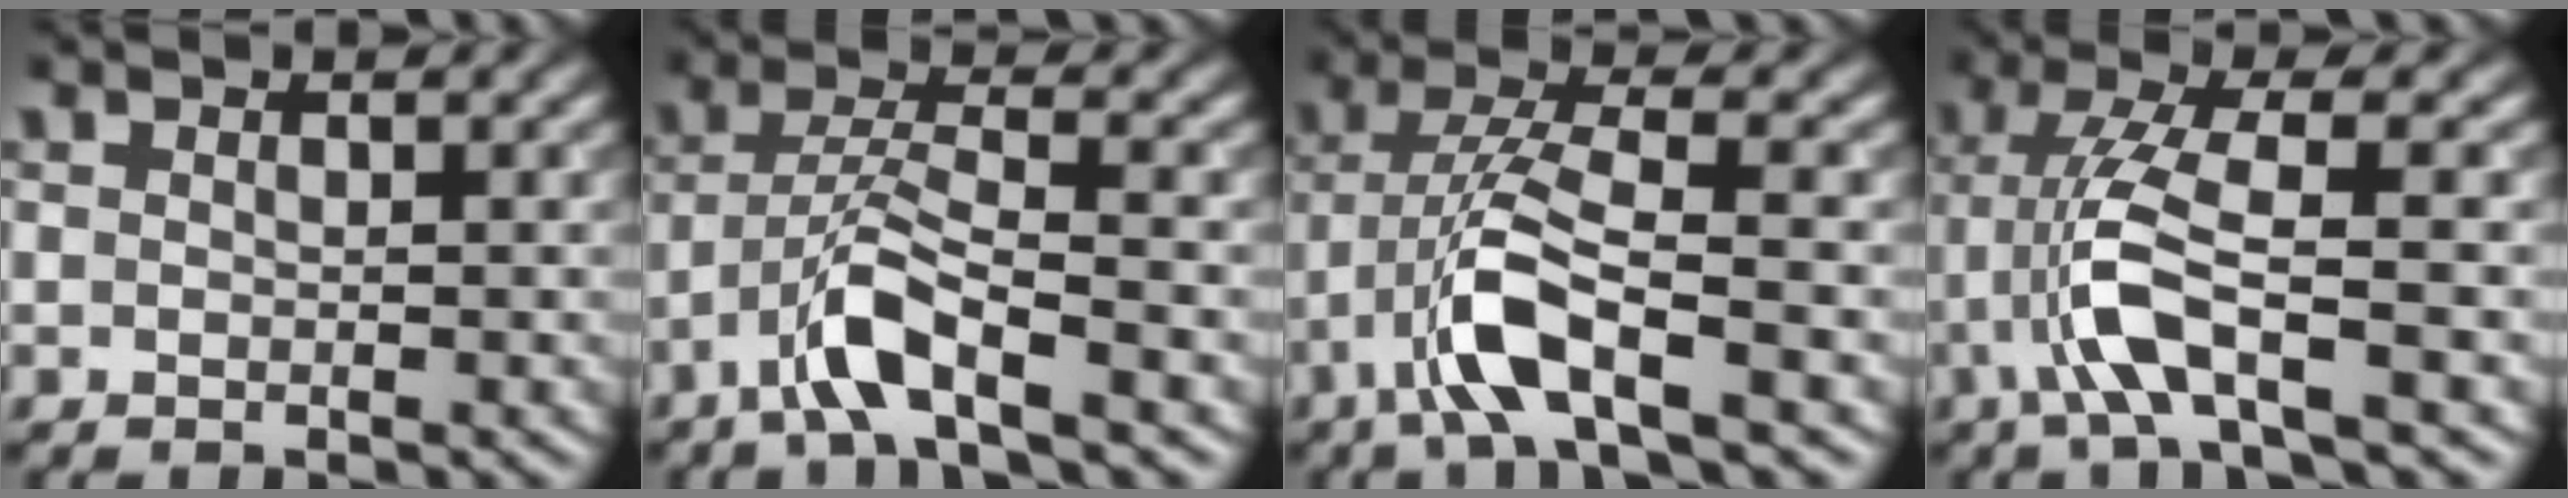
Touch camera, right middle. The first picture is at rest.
{"total": 5.0, "force": [-2.9, 0.9, 4.0], "torque": [-0.076, 0.007, -0.062]}
{"total": 6.2, "force": [-3.0, 1.5, 5.2], "torque": [-0.110, 0.006, -0.064]}
{"total": 5.2, "force": [-1.9, 0.7, 4.8], "torque": [-0.103, 0.008, -0.040]}